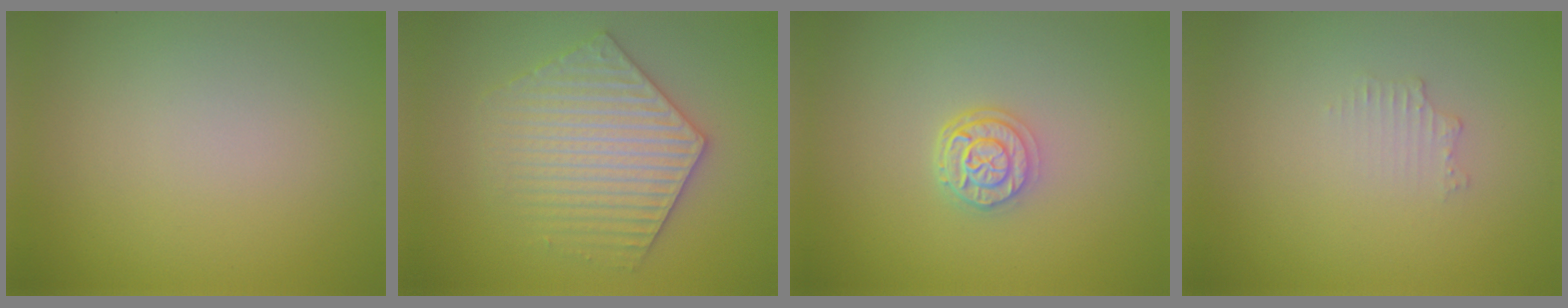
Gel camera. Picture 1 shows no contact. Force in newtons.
{"total": 5.9, "press": 5.8, "slide": 0.9}
{"total": 2.7, "press": 2.2, "slide": 1.6}
{"total": 0.6, "press": 0.4, "slide": 0.3}